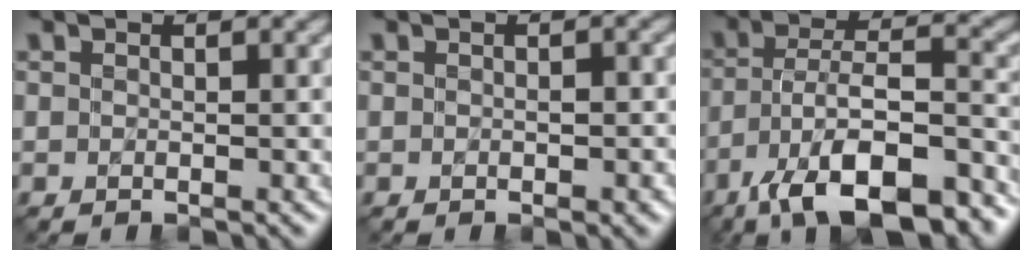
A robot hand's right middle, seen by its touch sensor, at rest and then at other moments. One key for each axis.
{"total": 1.7, "fx": -0.4, "fy": 0.8, "fz": 1.5, "tx": -0.014, "ty": -0.001, "tz": 0.001}
{"total": 12.9, "fx": -8.2, "fy": 4.4, "fz": 8.8, "tx": -0.151, "ty": 0.004, "tz": -0.136}